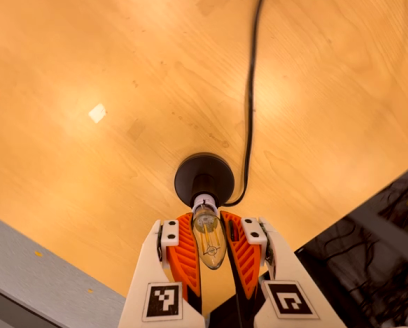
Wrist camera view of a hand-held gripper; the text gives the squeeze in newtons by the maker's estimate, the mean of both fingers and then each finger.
{"total": 27.3, "left": 29.2, "right": 25.4}